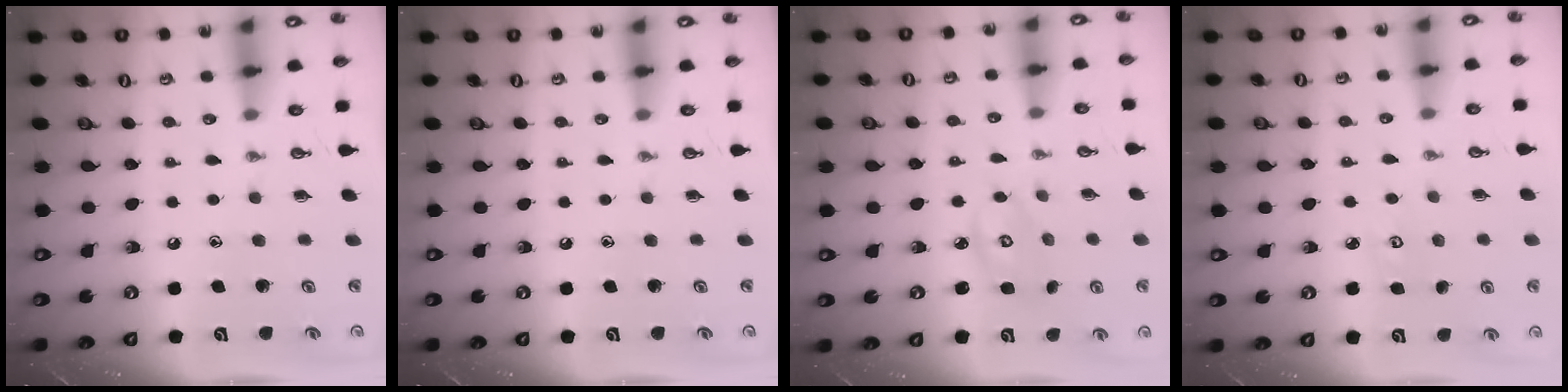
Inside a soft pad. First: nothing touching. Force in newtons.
{"total": 0.0}
{"total": 4.9, "press": 4.9, "slide": 0.3}
{"total": 3.9, "press": 3.9, "slide": 0.3}